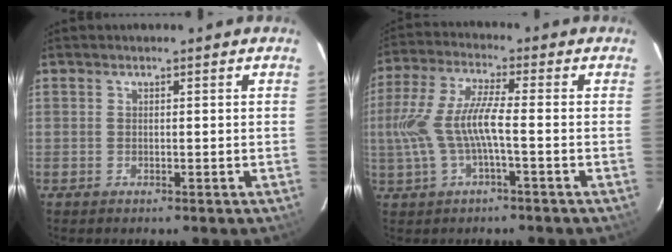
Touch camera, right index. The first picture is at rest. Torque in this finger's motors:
{"motor_torque": [0.45, -0.14, 0.62, 0.21]}